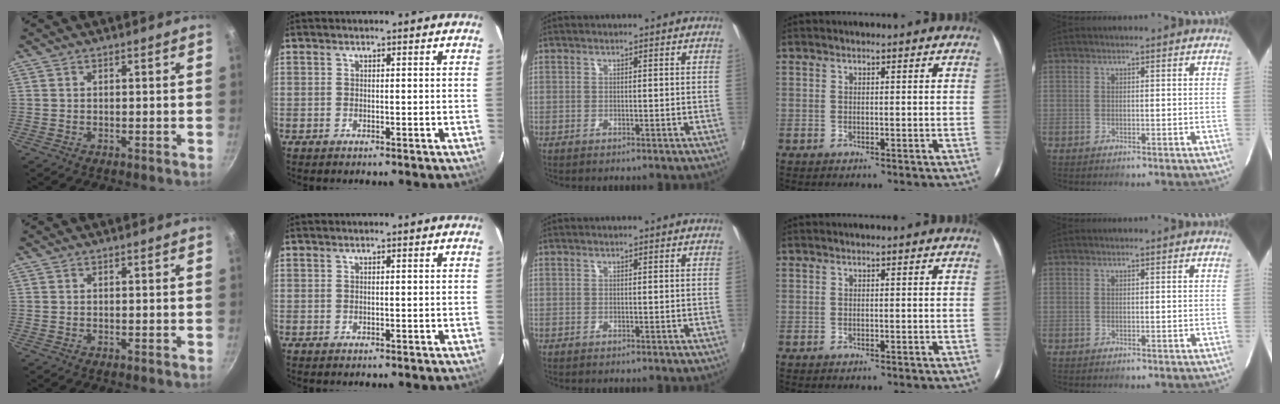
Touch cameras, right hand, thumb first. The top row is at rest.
{}